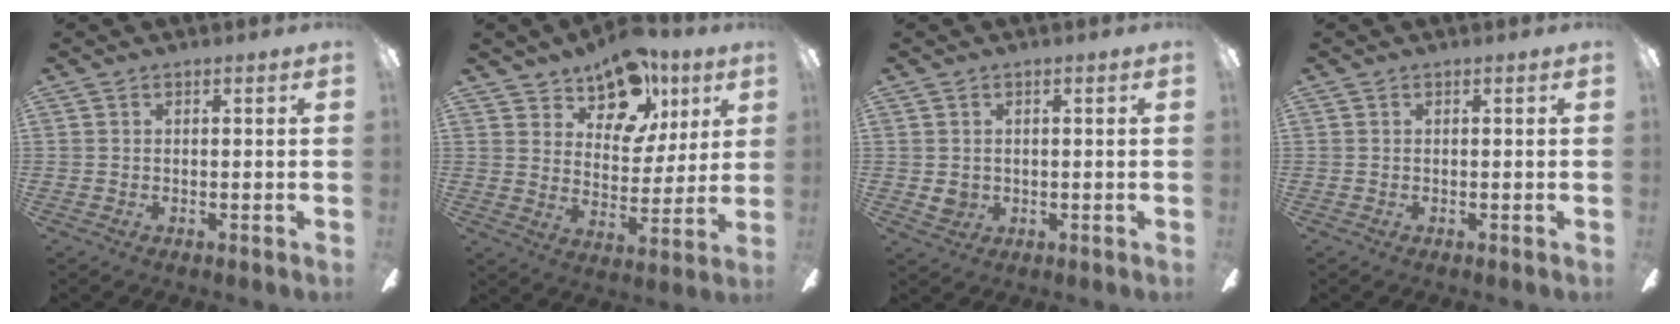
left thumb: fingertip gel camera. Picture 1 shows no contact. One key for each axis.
{"total": 15.5, "fx": 10.0, "fy": 9.0, "fz": 7.6, "tx": -0.112, "ty": -0.051, "tz": 0.181}
{"total": 2.9, "fx": 0.3, "fy": 2.6, "fz": 1.1, "tx": -0.007, "ty": -0.002, "tz": 0.003}
{"total": 0.0}